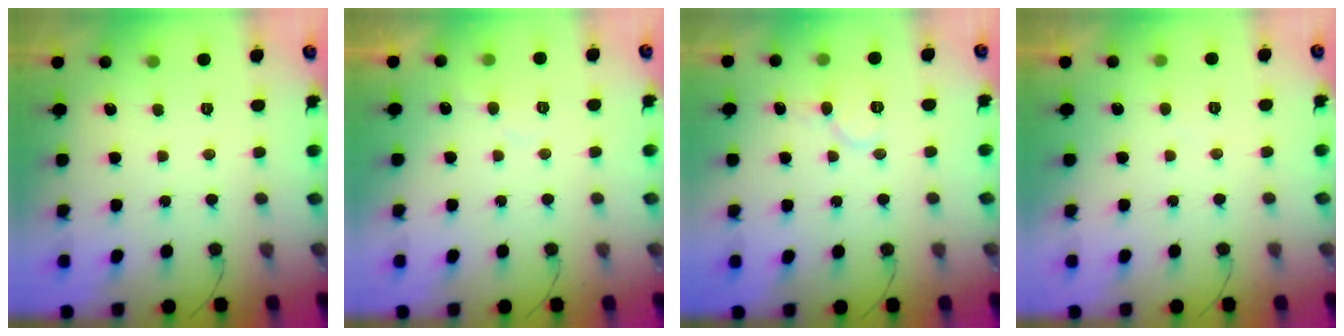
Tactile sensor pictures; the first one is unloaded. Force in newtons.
{"total": 4.3, "press": 4.3, "slide": 0.3}
{"total": 5.8, "press": 5.8, "slide": 0.2}
{"total": 2.7, "press": 2.7, "slide": 0.2}